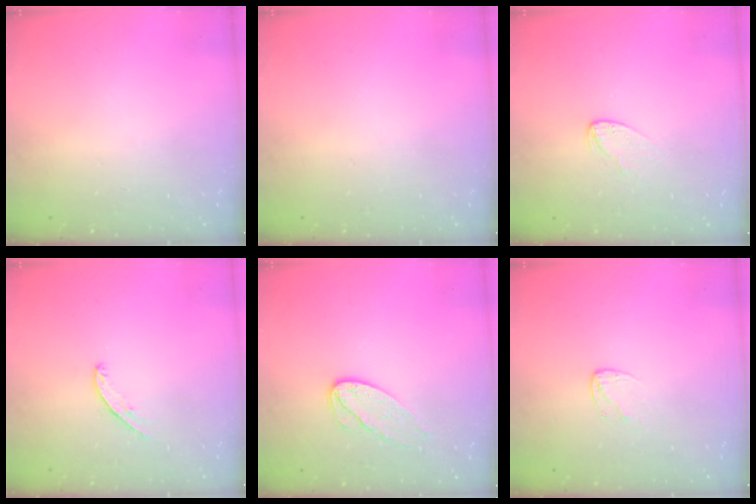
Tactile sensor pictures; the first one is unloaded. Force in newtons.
{"total": 0.0}
{"total": 4.0, "press": 3.9, "slide": 0.3}
{"total": 4.2, "press": 4.2, "slide": 0.2}
{"total": 8.1, "press": 8.1, "slide": 0.5}
{"total": 4.0, "press": 4.0, "slide": 0.4}